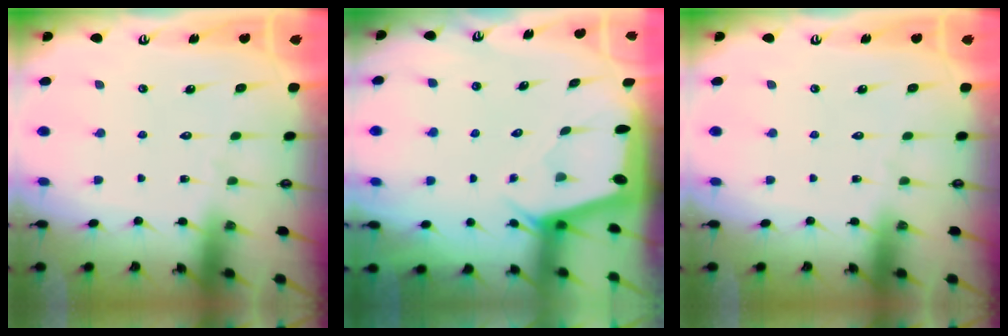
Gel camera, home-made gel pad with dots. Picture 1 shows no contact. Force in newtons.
{"total": 1.9, "press": 1.8, "slide": 0.3}
{"total": 0.0}